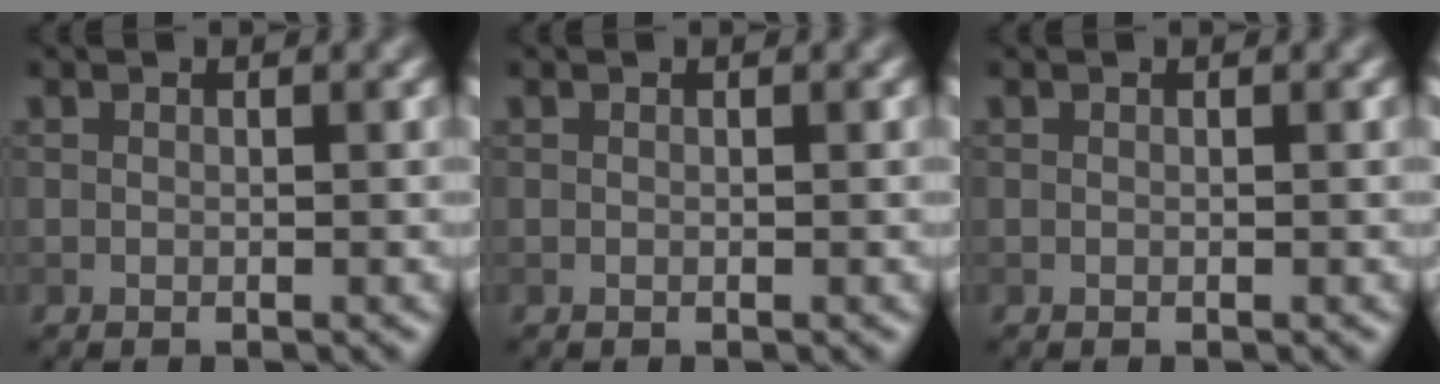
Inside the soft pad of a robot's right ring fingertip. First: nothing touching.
{"total": 0.0}
{"total": 0.0}